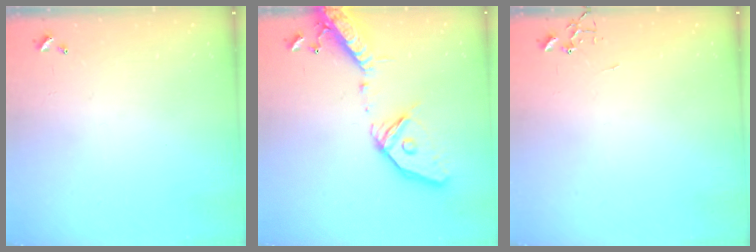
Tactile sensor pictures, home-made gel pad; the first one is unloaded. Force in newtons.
{"total": 21.3, "press": 20.9, "slide": 4.1}
{"total": 0.0}